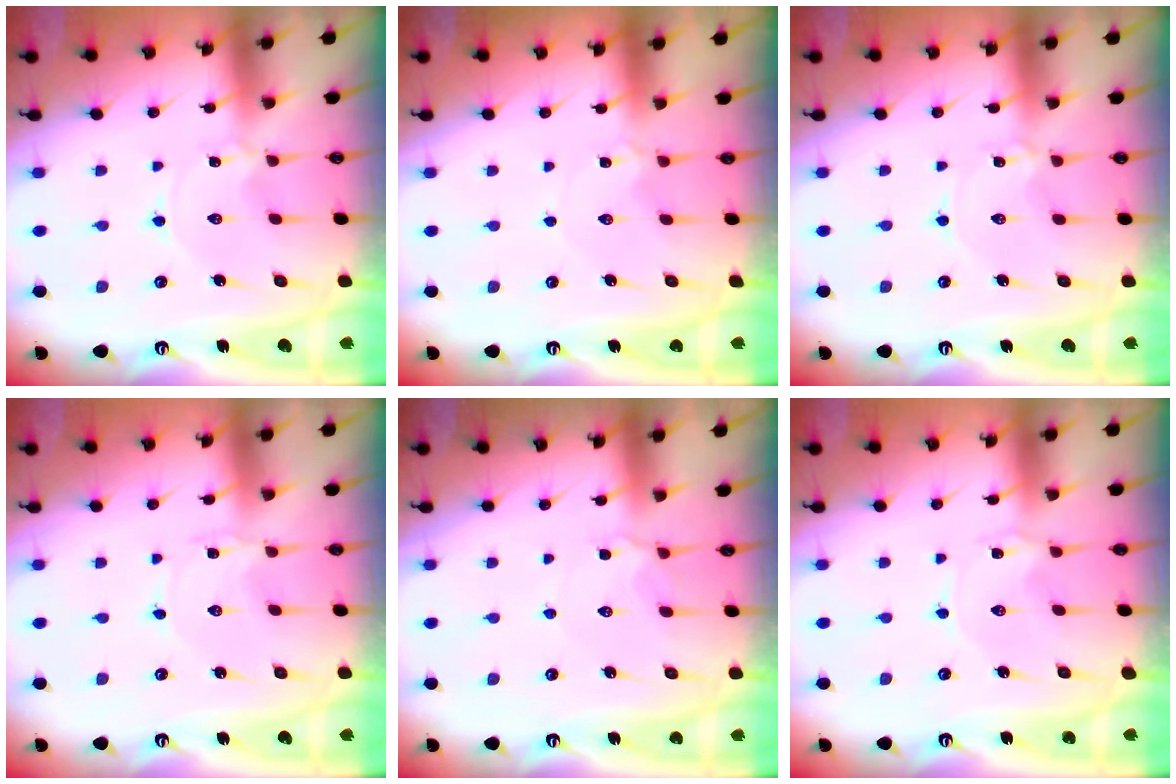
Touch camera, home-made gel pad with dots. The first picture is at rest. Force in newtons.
{"total": 1.2, "press": 1.2, "slide": 0.3}
{"total": 1.4, "press": 1.3, "slide": 0.2}
{"total": 0.7, "press": 0.7, "slide": 0.1}
{"total": 5.3, "press": 5.2, "slide": 0.7}
{"total": 1.4, "press": 1.4, "slide": 0.2}